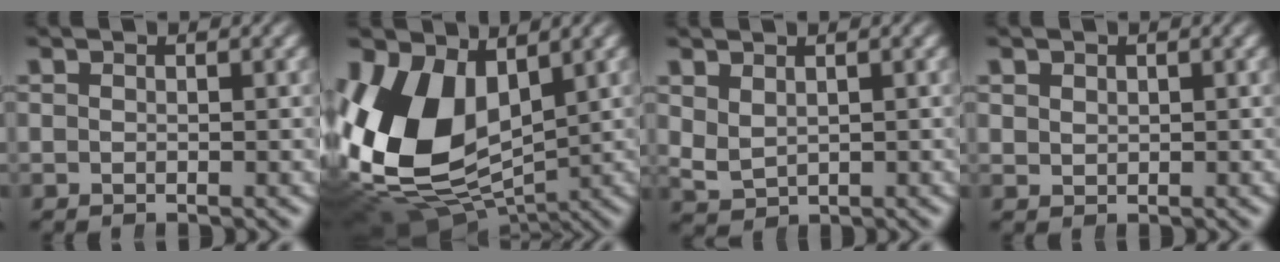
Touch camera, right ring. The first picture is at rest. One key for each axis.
{"total": 13.5, "fx": -0.9, "fy": 9.9, "fz": 9.2, "tx": -0.217, "ty": -0.052, "tz": 0.013}
{"total": 1.9, "fx": 1.1, "fy": 1.4, "fz": 0.7, "tx": -0.030, "ty": -0.015, "tz": 0.037}
{"total": 0.9, "fx": 0.9, "fy": 0.3, "fz": 0.0, "tx": -0.002, "ty": -0.007, "tz": 0.026}